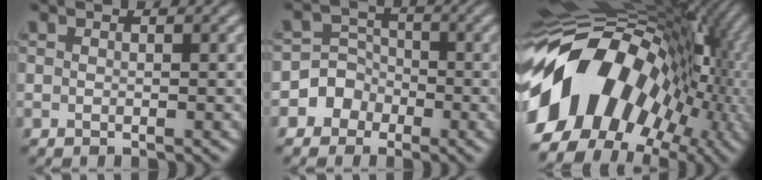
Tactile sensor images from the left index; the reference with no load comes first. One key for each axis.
{"total": 3.4, "fx": -1.9, "fy": 2.9, "fz": 0.0, "tx": 0.029, "ty": 0.011, "tz": -0.045}
{"total": 16.3, "fx": -2.5, "fy": 11.4, "fz": 11.4, "tx": -0.201, "ty": 0.026, "tz": -0.061}